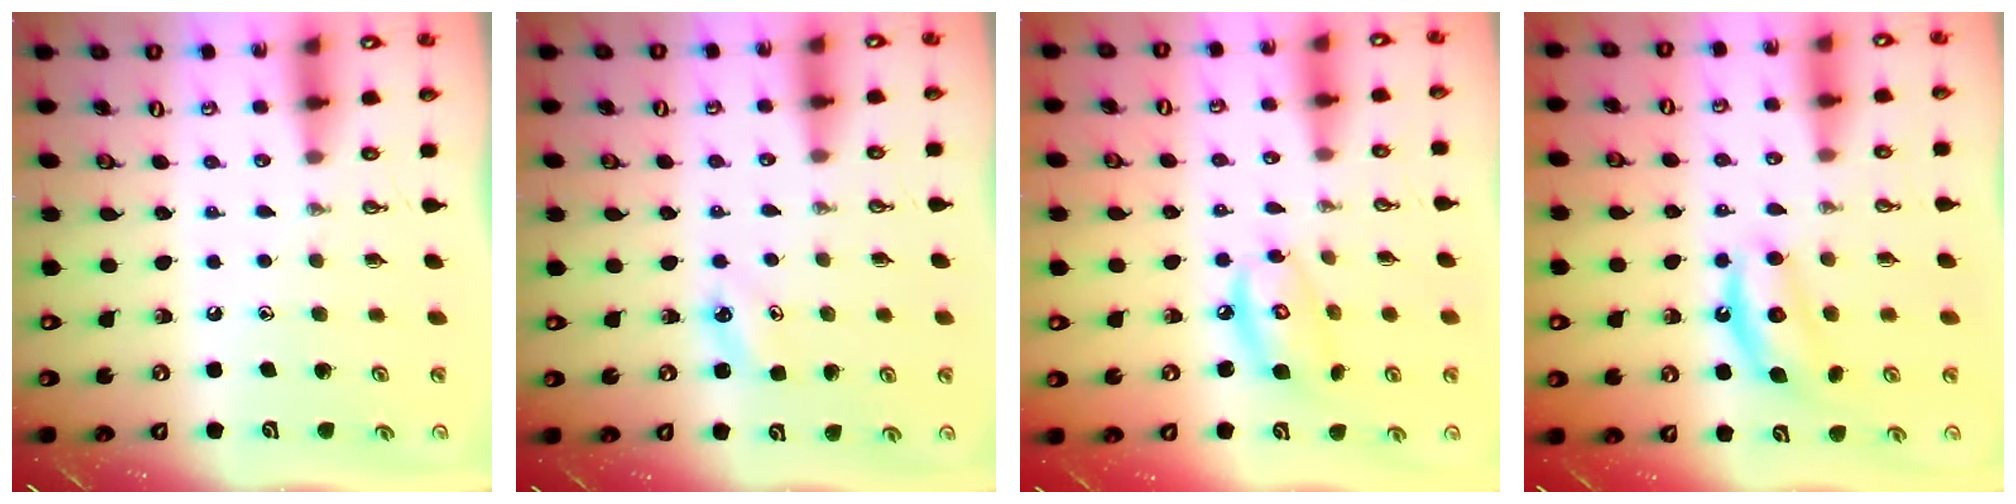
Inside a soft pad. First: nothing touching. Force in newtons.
{"total": 3.7, "press": 3.7, "slide": 0.4}
{"total": 8.7, "press": 8.7, "slide": 0.6}
{"total": 6.9, "press": 6.9, "slide": 0.8}